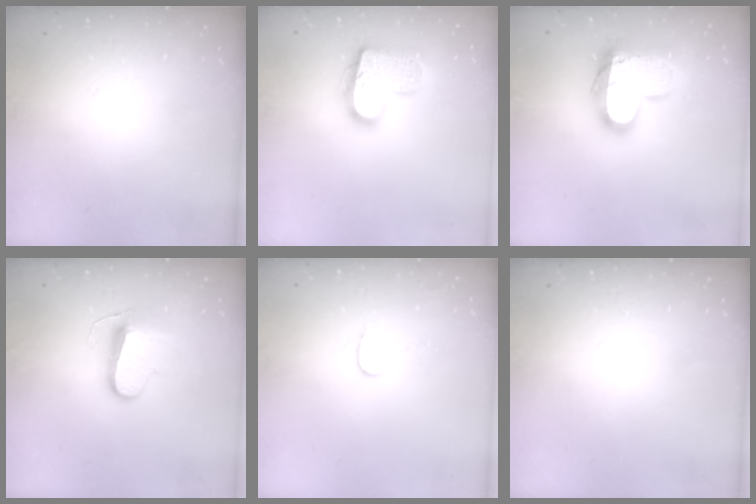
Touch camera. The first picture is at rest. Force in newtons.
{"total": 16.4, "press": 16.4, "slide": 1.0}
{"total": 17.8, "press": 17.8, "slide": 1.3}
{"total": 9.6, "press": 9.6, "slide": 0.2}
{"total": 5.5, "press": 5.5, "slide": 0.4}
{"total": 0.0}